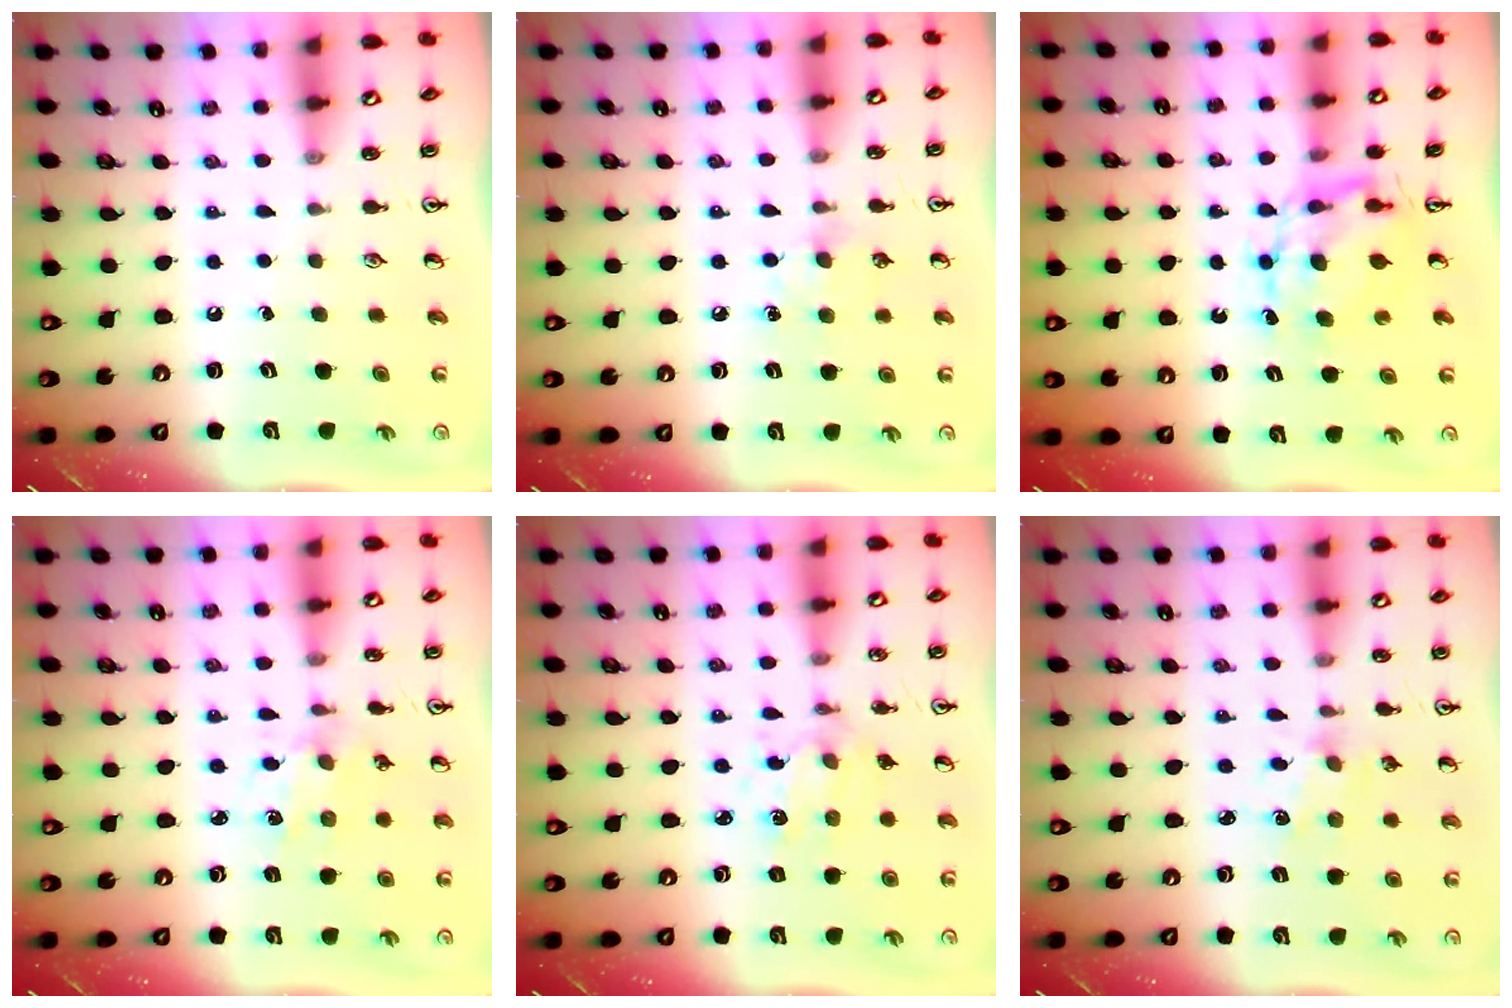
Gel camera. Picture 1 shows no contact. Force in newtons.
{"total": 6.4, "press": 6.4, "slide": 0.8}
{"total": 7.3, "press": 7.3, "slide": 0.8}
{"total": 1.7, "press": 1.6, "slide": 0.1}
{"total": 2.5, "press": 2.5, "slide": 0.6}
{"total": 2.6, "press": 2.6, "slide": 0.4}